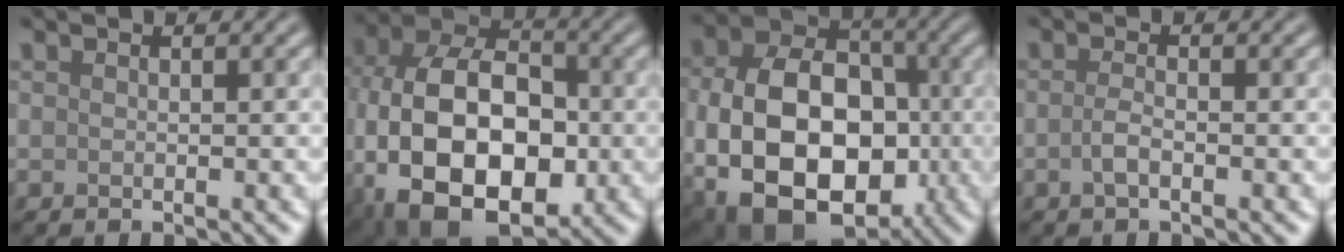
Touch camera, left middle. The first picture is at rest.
{"total": 15.7, "force": [-3.9, 10.0, 11.4], "torque": [-0.208, -0.013, -0.069]}
{"total": 15.3, "force": [-3.4, 10.5, 10.7], "torque": [-0.163, -0.017, -0.049]}
{"total": 1.4, "force": [-0.5, 0.5, 1.2], "torque": [-0.027, 0.001, -0.013]}